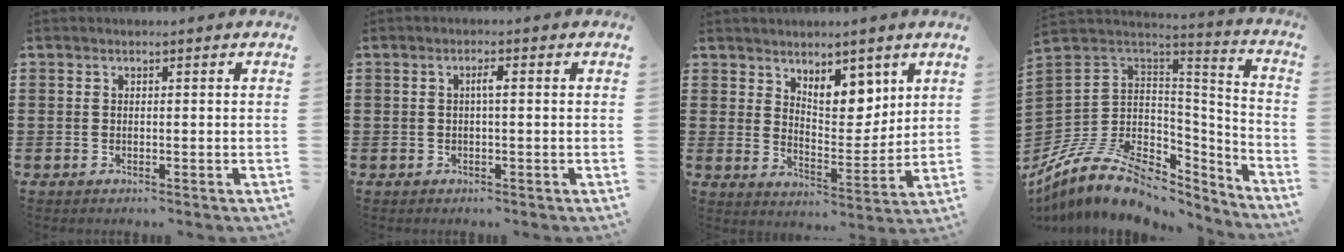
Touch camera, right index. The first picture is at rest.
{"total": 1.6, "force": [-0.1, 0.1, 1.6], "torque": [-0.029, 0.001, -0.003]}
{"total": 7.2, "force": [5.1, 3.5, 3.8], "torque": [-0.066, -0.023, 0.089]}
{"total": 12.0, "force": [-7.3, 7.1, 6.4], "torque": [-0.150, 0.009, -0.129]}